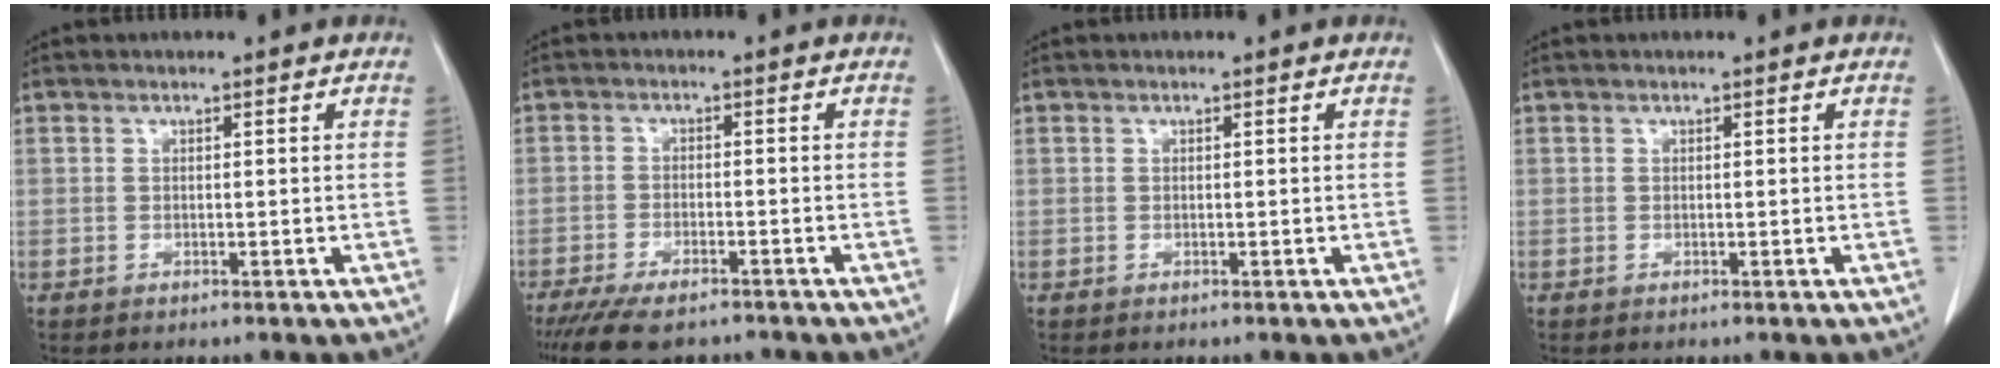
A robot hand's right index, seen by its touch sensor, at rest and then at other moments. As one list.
[{"total": 8.8, "force": [-7.2, 2.4, 4.5], "torque": [-0.066, -0.011, -0.109]}, {"total": 0.0}, {"total": 0.0}]